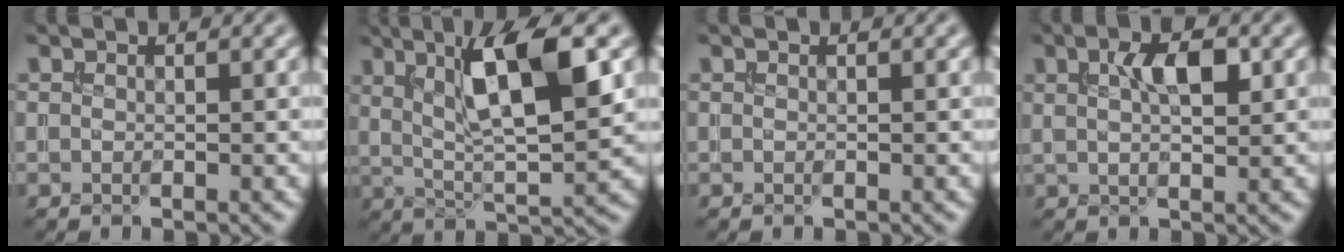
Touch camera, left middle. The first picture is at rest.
{"total": 8.8, "force": [2.9, 2.3, 8.0], "torque": [-0.132, -0.002, 0.050]}
{"total": 0.0}
{"total": 4.4, "force": [1.6, 1.6, 3.8], "torque": [-0.068, 0.006, 0.027]}